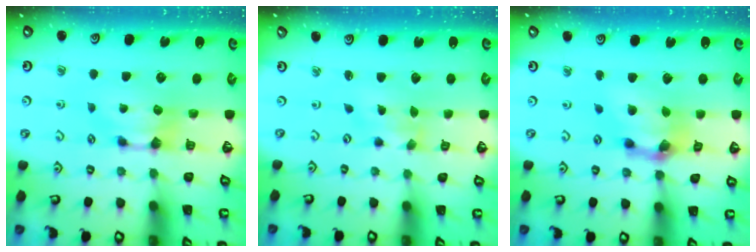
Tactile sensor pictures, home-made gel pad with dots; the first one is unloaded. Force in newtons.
{"total": 2.3, "press": 2.1, "slide": 0.9}
{"total": 5.8, "press": 5.4, "slide": 2.2}